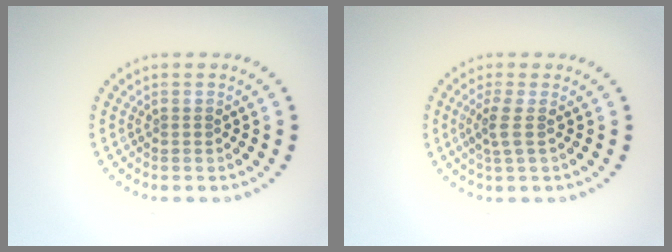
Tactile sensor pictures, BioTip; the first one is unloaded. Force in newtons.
{"total": 1.9, "press": 1.4, "slide": 1.2}